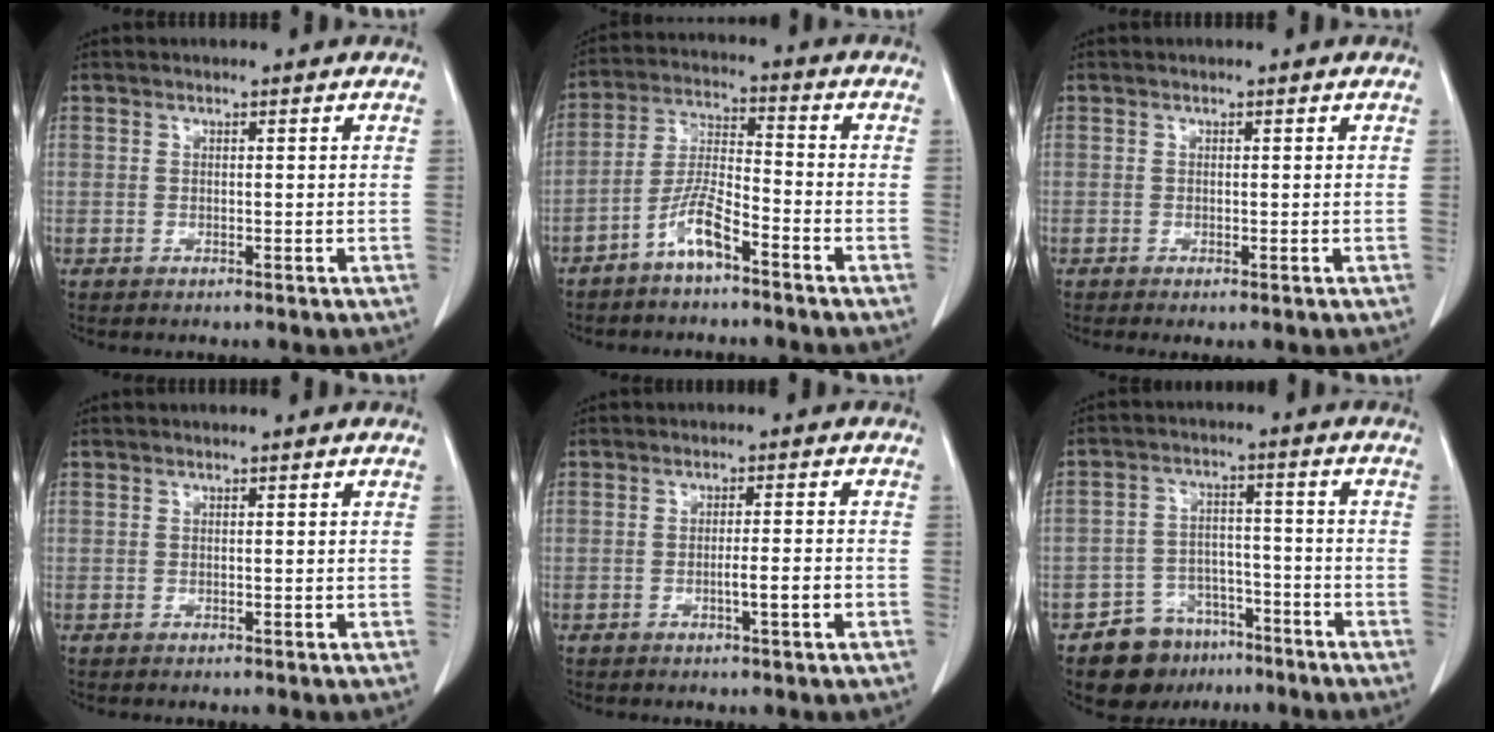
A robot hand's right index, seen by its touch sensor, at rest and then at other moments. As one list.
[{"total": 6.7, "force": [-4.4, 1.1, 4.9], "torque": [-0.110, 0.005, -0.087]}, {"total": 0.6, "force": [-0.3, 0.1, 0.6], "torque": [-0.011, -0.003, -0.004]}, {"total": 0.0}, {"total": 3.2, "force": [-1.2, -0.1, 3.0], "torque": [-0.046, -0.001, -0.020]}, {"total": 8.2, "force": [-5.7, 5.7, 1.5], "torque": [-0.020, 0.022, -0.084]}]